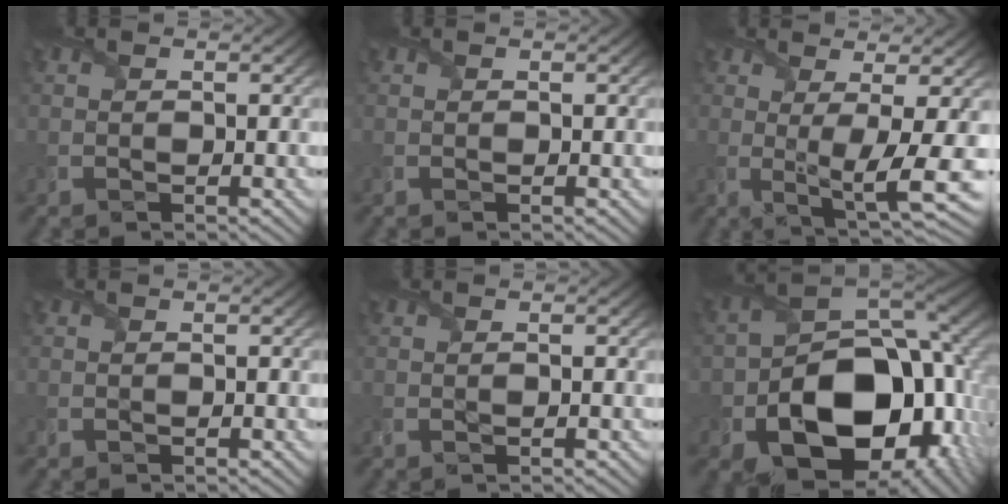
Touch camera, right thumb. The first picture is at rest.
{"total": 0.0}
{"total": 7.7, "force": [0.1, 1.5, 7.6], "torque": [-0.122, -0.004, 0.007]}
{"total": 0.0}
{"total": 0.0}
{"total": 18.5, "force": [-5.5, 12.6, 12.4], "torque": [-0.188, -0.053, -0.070]}